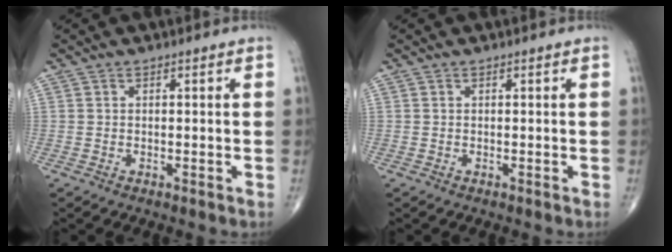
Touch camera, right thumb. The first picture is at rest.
{"total": 0.0}